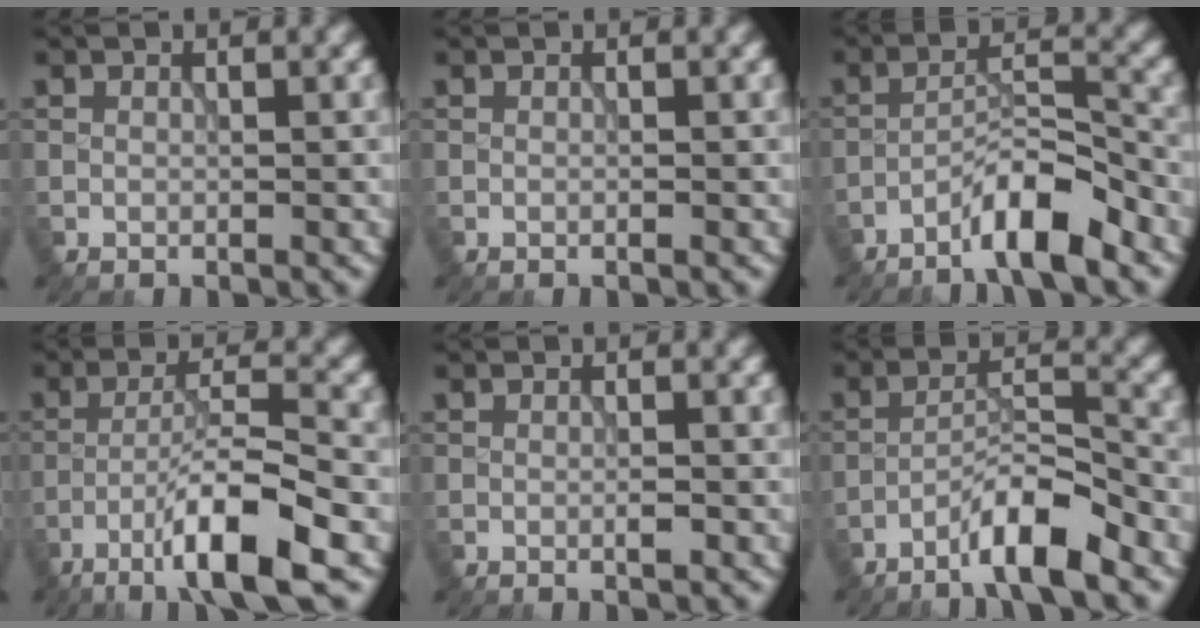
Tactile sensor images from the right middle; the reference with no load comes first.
{"total": 0.0}
{"total": 5.4, "force": [-3.8, 0.8, 3.7], "torque": [-0.062, 0.012, -0.075]}
{"total": 8.1, "force": [-4.5, 1.1, 6.7], "torque": [-0.109, 0.012, -0.081]}
{"total": 0.8, "force": [-0.3, 0.1, 0.8], "torque": [-0.014, -0.001, -0.005]}
{"total": 5.3, "force": [-3.7, 0.6, 3.7], "torque": [-0.064, 0.012, -0.073]}